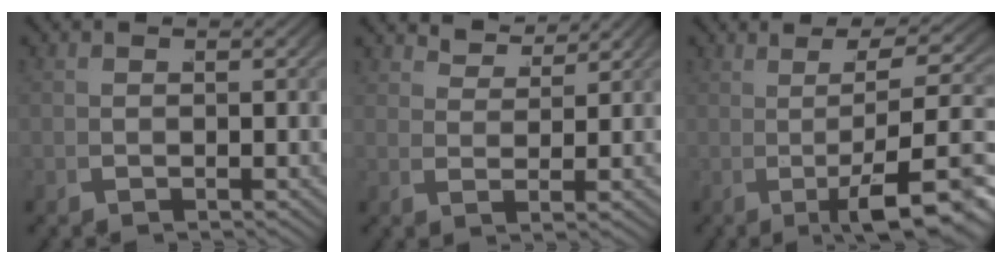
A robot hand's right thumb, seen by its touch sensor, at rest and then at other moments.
{"total": 3.7, "force": [3.7, -0.1, 0.5], "torque": [-0.005, 0.012, 0.066]}
{"total": 8.9, "force": [-0.4, 3.5, 8.2], "torque": [-0.130, -0.015, 0.010]}